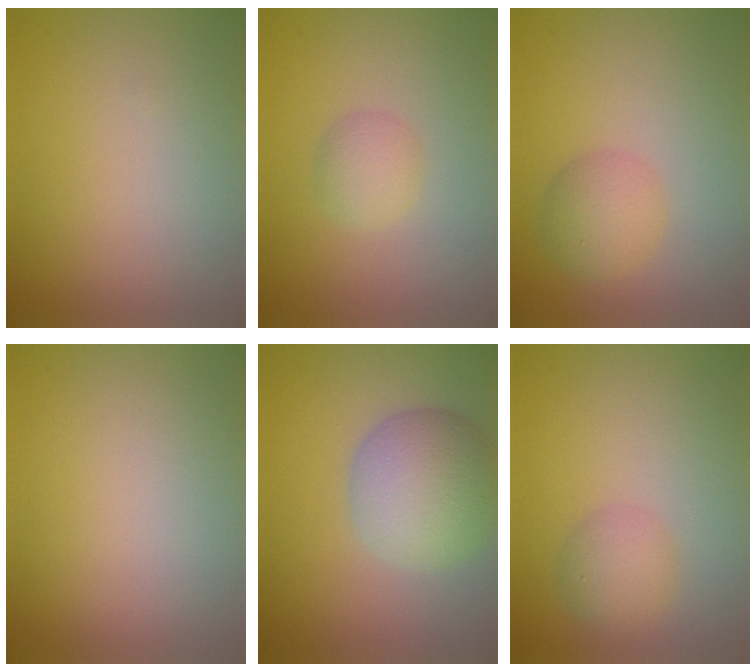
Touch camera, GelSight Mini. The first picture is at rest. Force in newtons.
{"total": 2.1, "press": 2.1, "slide": 0.1}
{"total": 2.9, "press": 2.9, "slide": 0.1}
{"total": 0.0}
{"total": 7.0, "press": 7.0, "slide": 0.5}
{"total": 2.6, "press": 2.6, "slide": 0.0}